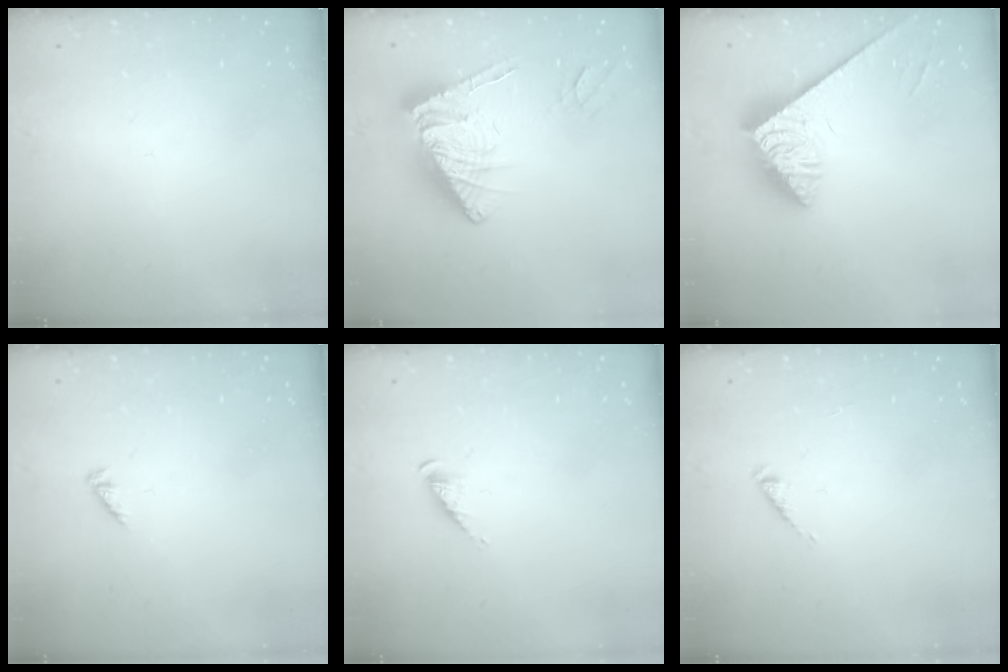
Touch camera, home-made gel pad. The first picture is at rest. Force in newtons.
{"total": 15.3, "press": 15.2, "slide": 1.6}
{"total": 3.9, "press": 3.9, "slide": 0.7}
{"total": 1.1, "press": 1.1, "slide": 0.3}
{"total": 3.6, "press": 3.6, "slide": 0.4}
{"total": 1.1, "press": 1.1, "slide": 0.3}